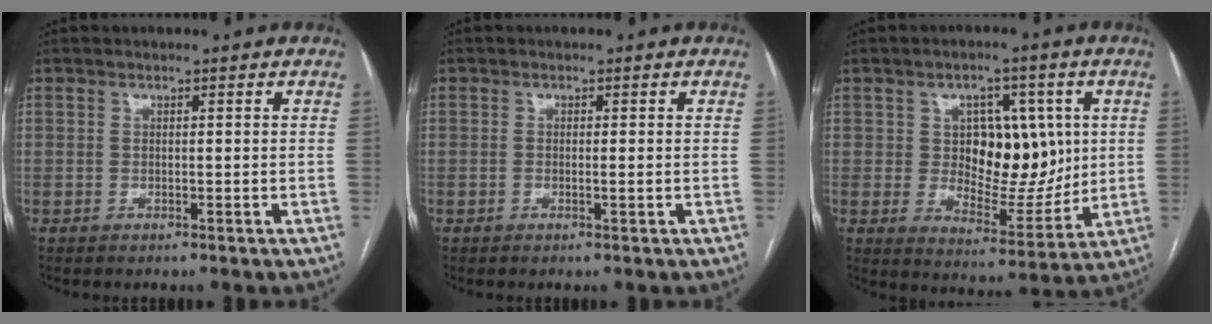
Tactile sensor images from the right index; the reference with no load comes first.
{"total": 0.9, "force": [-0.2, 0.1, 0.9], "torque": [-0.017, -0.002, -0.002]}
{"total": 11.9, "force": [2.0, 7.0, 9.5], "torque": [-0.136, 0.010, 0.043]}